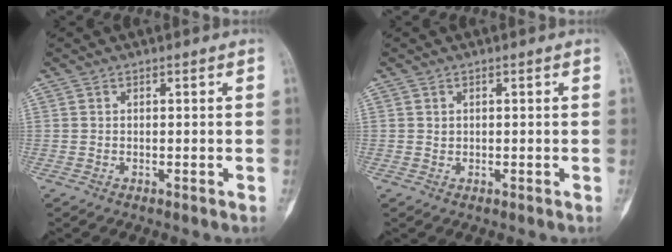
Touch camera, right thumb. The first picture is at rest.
{"total": 0.8, "force": [0.2, 0.7, -0.4], "torque": [0.011, 0.001, 0.005]}